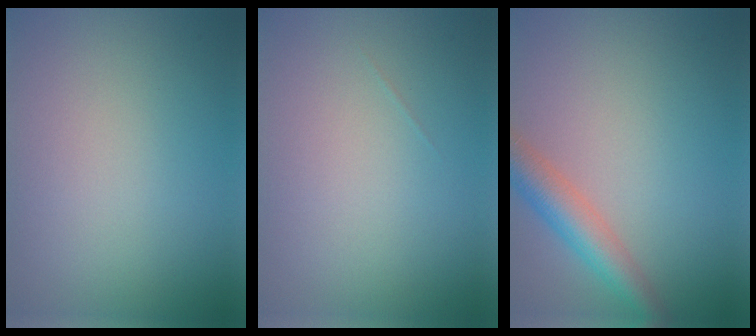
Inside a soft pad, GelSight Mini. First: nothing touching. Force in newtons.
{"total": 0.0}
{"total": 4.2, "press": 4.2, "slide": 0.1}